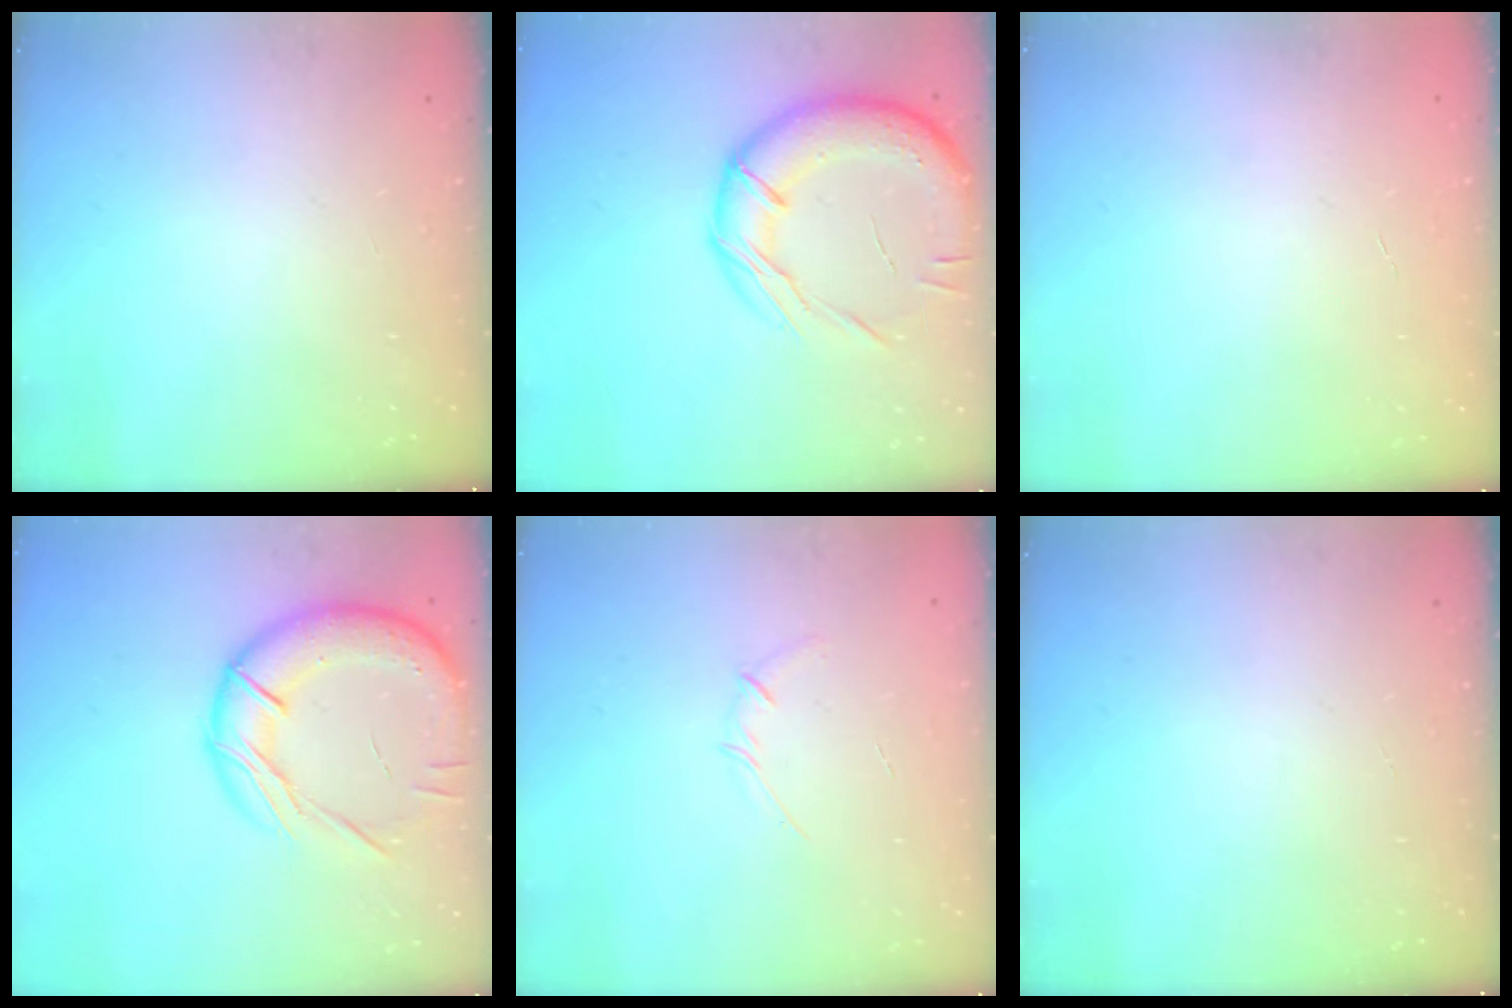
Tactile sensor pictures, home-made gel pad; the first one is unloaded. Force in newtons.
{"total": 17.5, "press": 17.4, "slide": 2.2}
{"total": 0.5, "press": 0.5, "slide": 0.1}
{"total": 21.4, "press": 21.2, "slide": 3.3}
{"total": 3.3, "press": 3.2, "slide": 0.9}
{"total": 0.0}